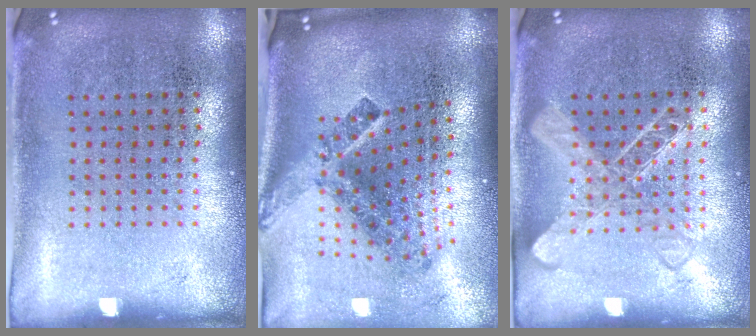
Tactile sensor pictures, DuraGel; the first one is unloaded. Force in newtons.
{"total": 3.0, "press": 1.7, "slide": 2.5}
{"total": 1.3, "press": 1.3, "slide": 0.3}